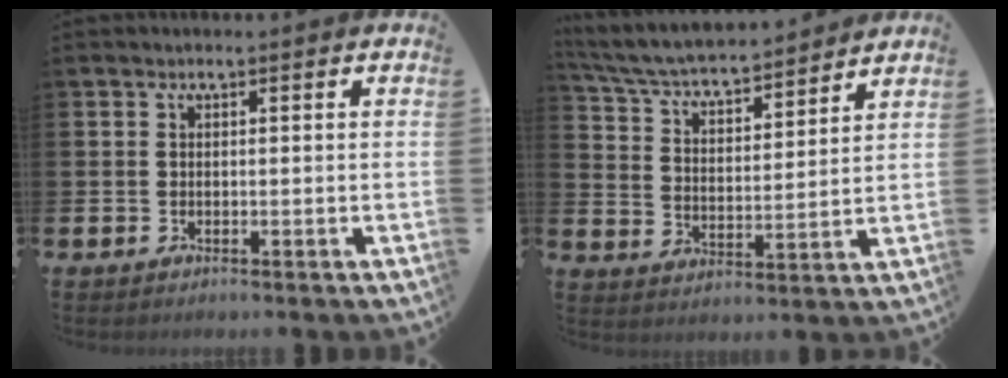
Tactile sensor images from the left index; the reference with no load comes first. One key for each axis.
{"total": 5.5, "fx": 5.2, "fy": 0.8, "fz": 1.8, "tx": -0.066, "ty": -0.043, "tz": 0.083}